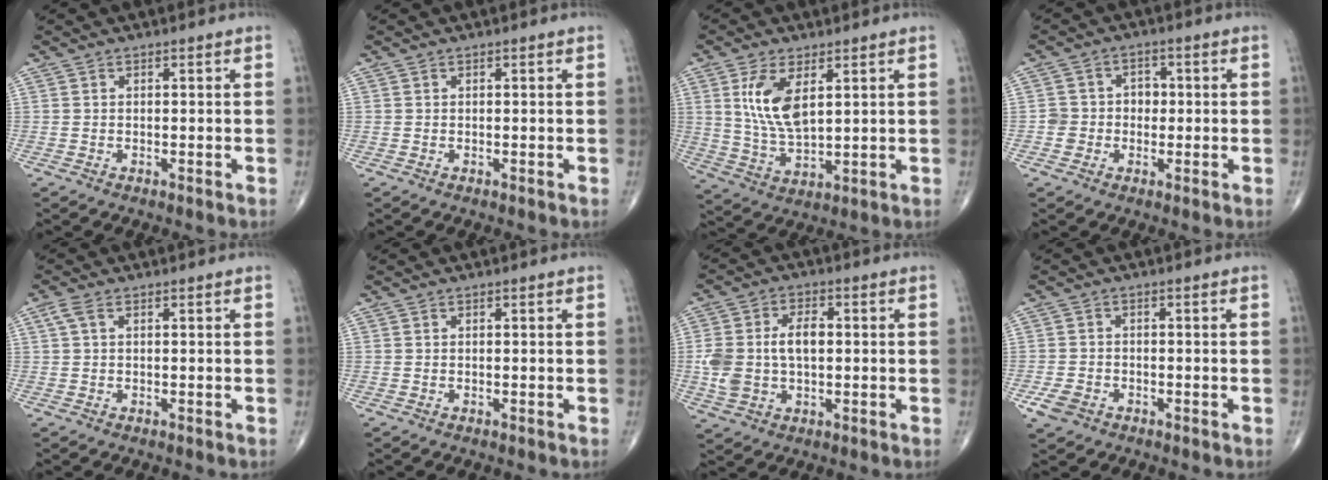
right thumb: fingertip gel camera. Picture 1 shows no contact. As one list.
[{"total": 0.0}, {"total": 10.0, "force": [3.4, 4.5, 8.2], "torque": [-0.160, -0.022, 0.074]}, {"total": 4.8, "force": [-0.6, 4.6, 1.5], "torque": [0.007, 0.019, -0.015]}, {"total": 2.1, "force": [0.7, 1.0, 1.7], "torque": [-0.048, 0.017, 0.018]}, {"total": 0.0}, {"total": 10.4, "force": [0.1, 6.5, 8.1], "torque": [-0.161, 0.020, 0.007]}, {"total": 3.7, "force": [-1.9, 2.7, 1.8], "torque": [-0.036, 0.006, -0.031]}]